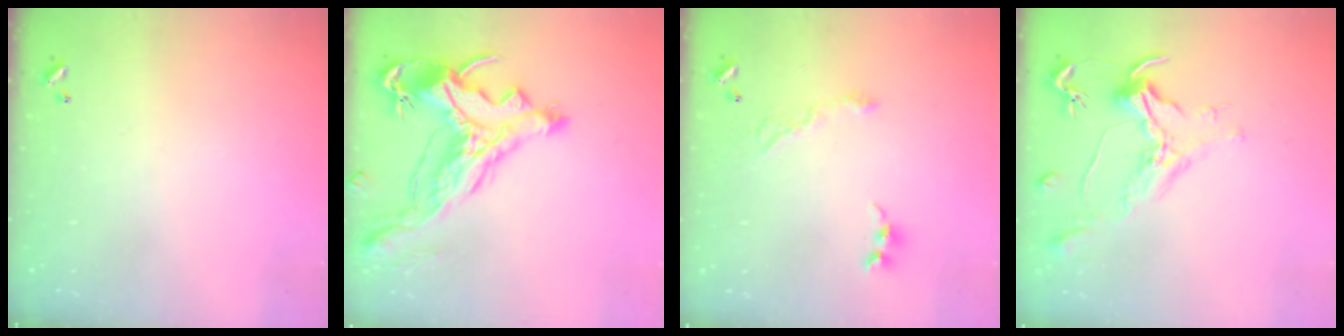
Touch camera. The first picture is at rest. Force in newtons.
{"total": 6.8, "press": 6.5, "slide": 1.8}
{"total": 5.0, "press": 4.9, "slide": 0.7}
{"total": 1.5, "press": 1.2, "slide": 1.0}